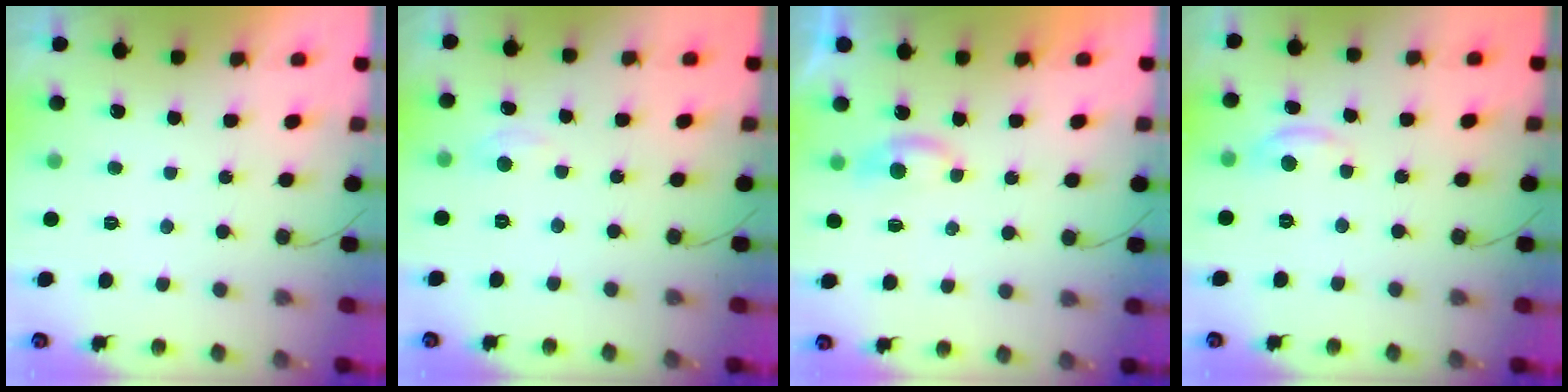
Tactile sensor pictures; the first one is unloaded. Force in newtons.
{"total": 2.5, "press": 2.4, "slide": 0.3}
{"total": 3.3, "press": 3.2, "slide": 0.3}
{"total": 4.8, "press": 4.7, "slide": 0.3}